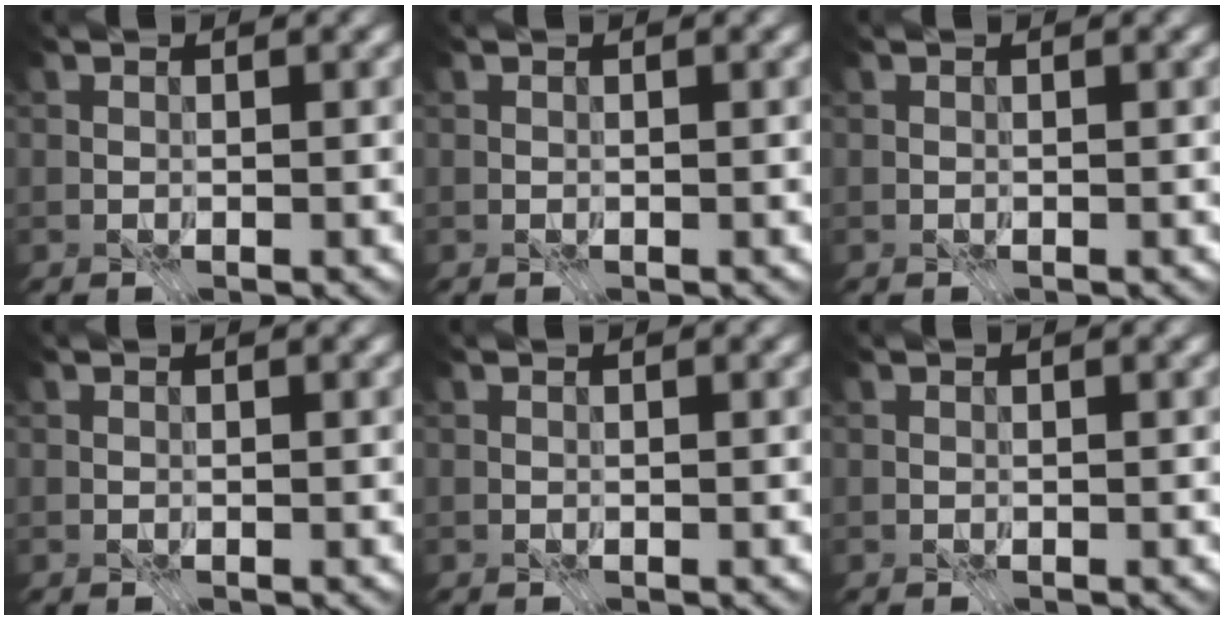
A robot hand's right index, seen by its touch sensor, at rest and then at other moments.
{"total": 0.0}
{"total": 0.0}
{"total": 0.0}
{"total": 0.0}
{"total": 0.0}